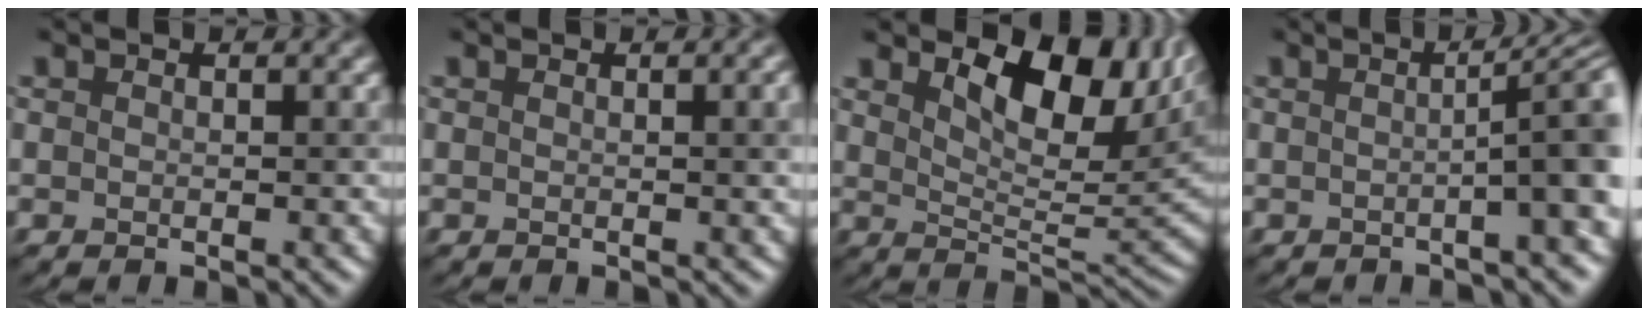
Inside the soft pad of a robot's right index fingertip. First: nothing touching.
{"total": 2.6, "force": [0.2, 0.9, 2.4], "torque": [-0.011, 0.012, 0.002]}
{"total": 8.6, "force": [3.7, 4.0, 6.6], "torque": [-0.097, 0.001, 0.064]}
{"total": 5.5, "force": [-0.3, 1.2, 5.3], "torque": [-0.050, 0.017, 0.000]}